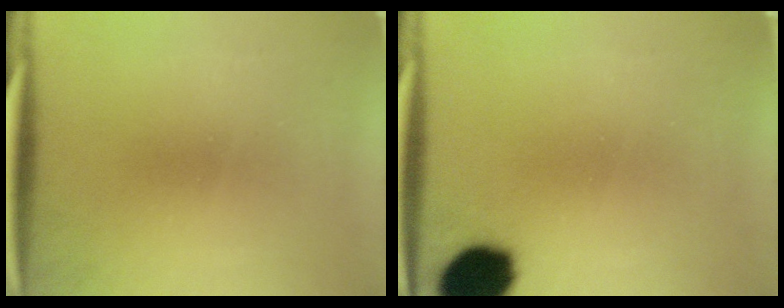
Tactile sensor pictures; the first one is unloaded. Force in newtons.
{"total": 12.1}